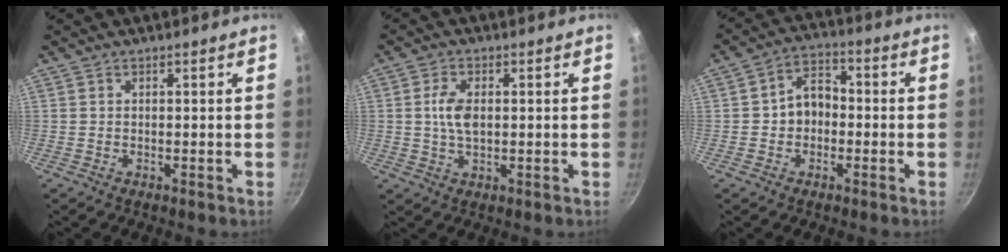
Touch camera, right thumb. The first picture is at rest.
{"total": 5.0, "force": [0.5, 2.7, 4.2], "torque": [-0.087, 0.000, 0.009]}
{"total": 7.1, "force": [-0.6, 5.3, 4.6], "torque": [-0.052, 0.027, -0.023]}